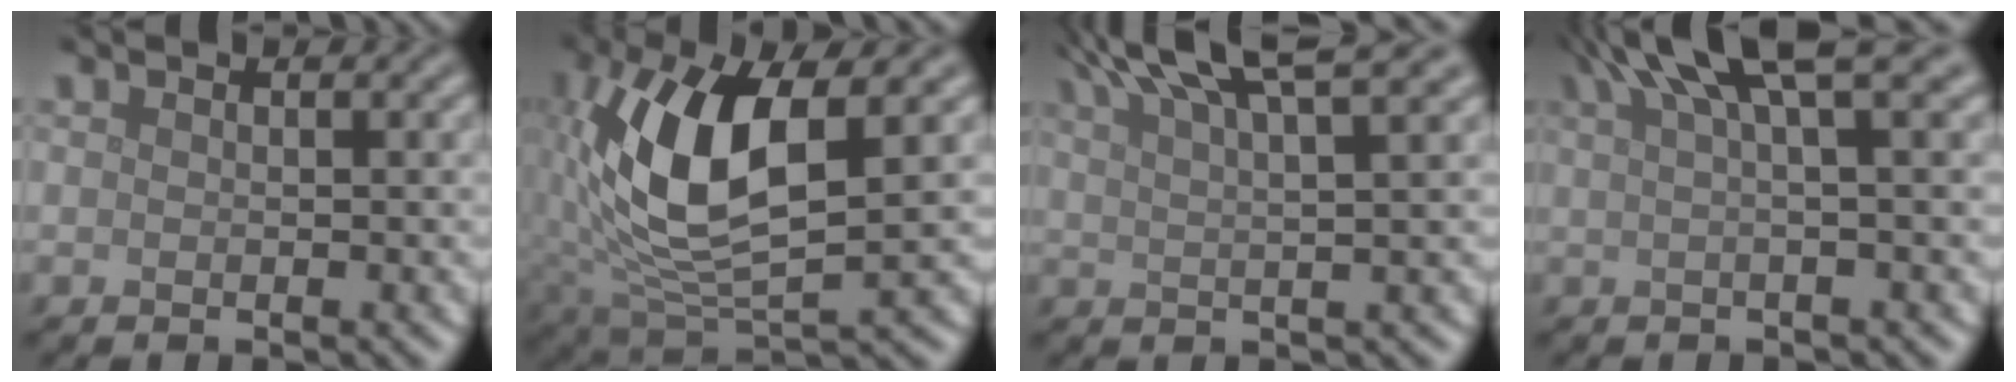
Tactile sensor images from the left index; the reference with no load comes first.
{"total": 10.2, "force": [1.4, 4.1, 9.2], "torque": [-0.192, 0.001, 0.026]}
{"total": 8.0, "force": [5.5, 1.8, 5.5], "torque": [-0.068, 0.031, 0.064]}
{"total": 6.9, "force": [3.6, 1.3, 5.7], "torque": [-0.069, 0.021, 0.057]}